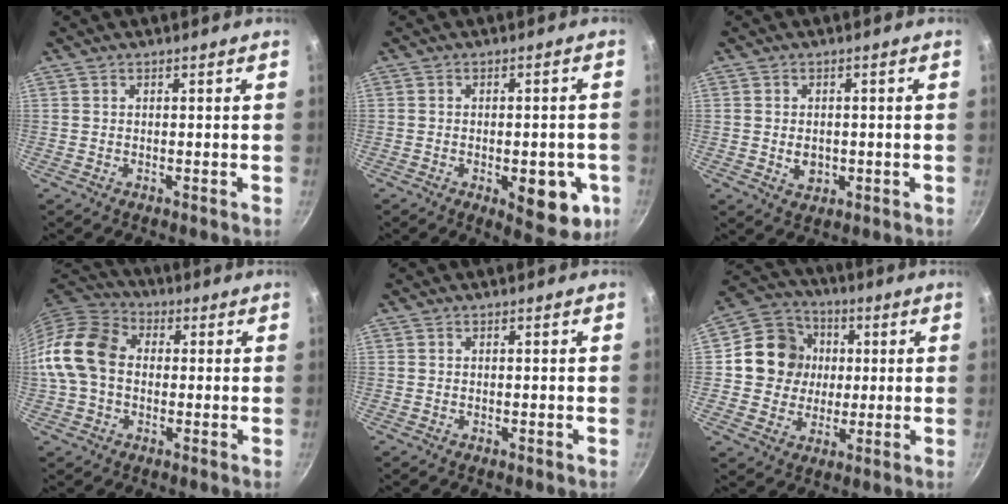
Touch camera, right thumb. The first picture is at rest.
{"total": 11.0, "force": [-3.3, 5.1, 9.2], "torque": [-0.076, 0.006, -0.036]}
{"total": 3.6, "force": [-0.5, 2.8, 2.2], "torque": [-0.026, 0.002, -0.003]}
{"total": 12.6, "force": [0.1, 9.5, 8.2], "torque": [-0.133, 0.028, -0.016]}
{"total": 0.0}
{"total": 12.8, "force": [1.4, 11.8, 4.7], "torque": [-0.049, 0.017, 0.013]}